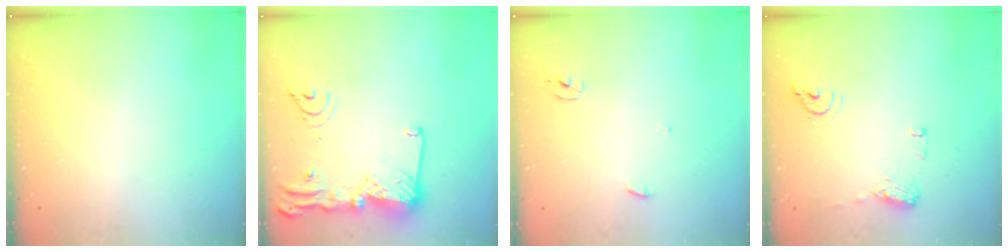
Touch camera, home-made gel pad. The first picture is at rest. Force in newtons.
{"total": 18.5, "press": 18.4, "slide": 1.7}
{"total": 2.3, "press": 2.3, "slide": 0.1}
{"total": 9.1, "press": 9.1, "slide": 1.1}